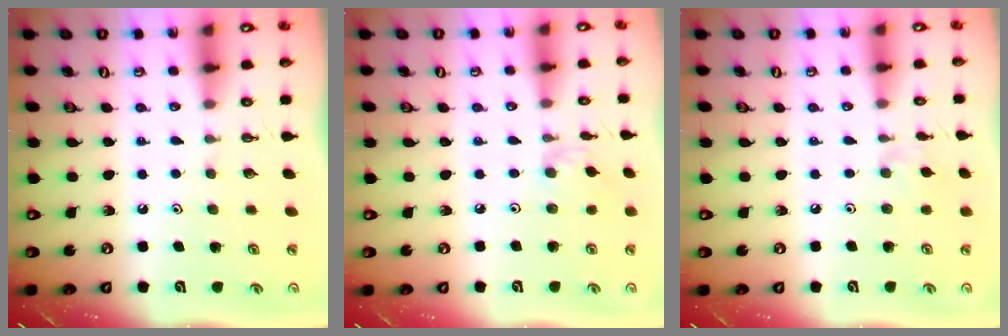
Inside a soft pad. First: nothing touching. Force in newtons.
{"total": 2.5, "press": 2.5, "slide": 0.4}
{"total": 1.8, "press": 1.7, "slide": 0.4}